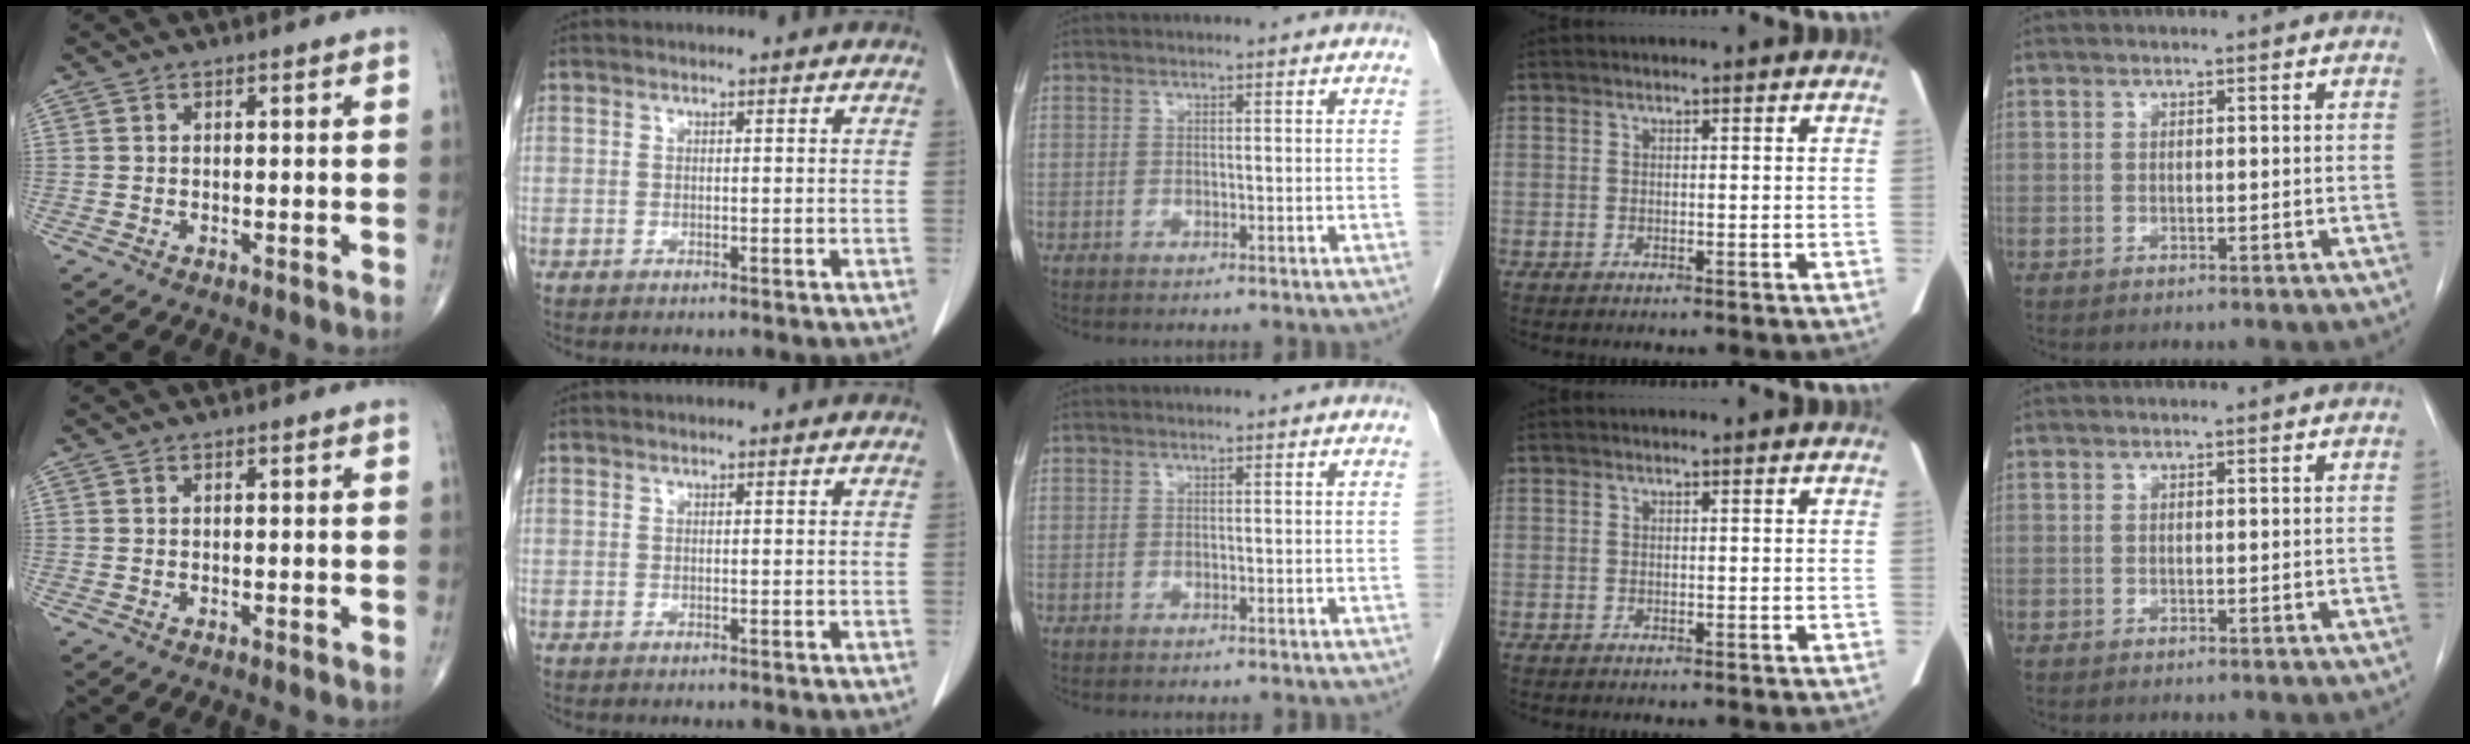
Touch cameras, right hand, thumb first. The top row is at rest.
{}